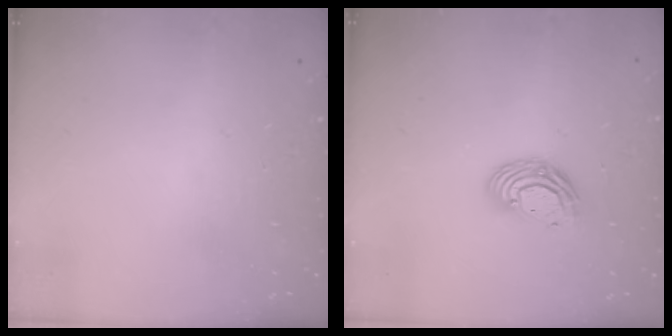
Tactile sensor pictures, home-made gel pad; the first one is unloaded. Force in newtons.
{"total": 8.9, "press": 8.7, "slide": 1.8}